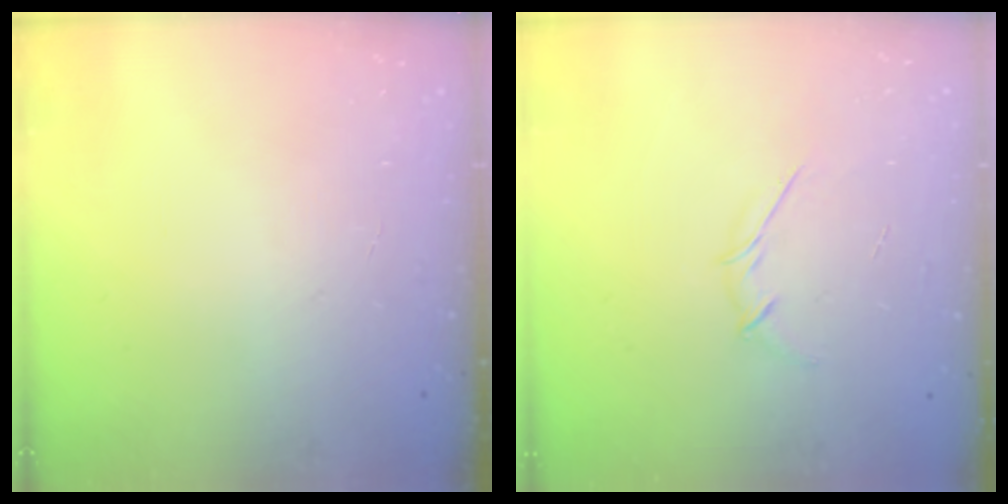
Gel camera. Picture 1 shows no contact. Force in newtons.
{"total": 3.4, "press": 3.3, "slide": 0.8}